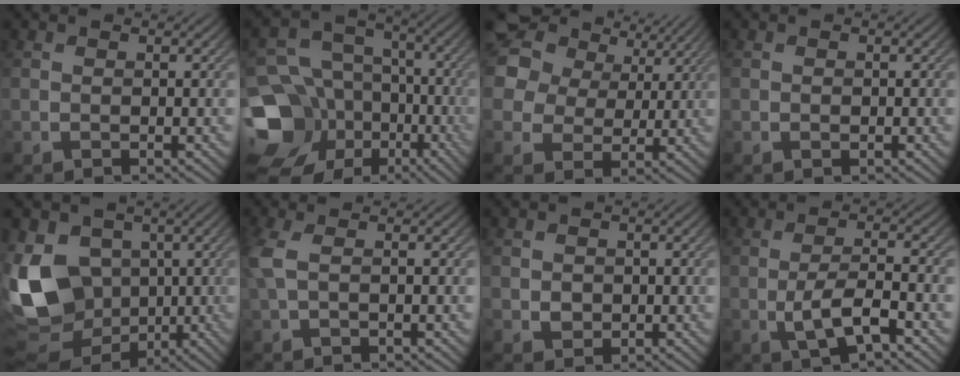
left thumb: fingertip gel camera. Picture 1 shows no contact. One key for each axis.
{"total": 17.8, "fx": -5.8, "fy": 14.7, "fz": 8.1, "tx": -0.217, "ty": -0.018, "tz": -0.081}
{"total": 15.7, "fx": 8.3, "fy": 11.3, "fz": 7.1, "tx": -0.231, "ty": 0.045, "tz": 0.176}
{"total": 0.5, "fx": -0.2, "fy": 0.3, "fz": 0.3, "tx": -0.003, "ty": -0.003, "tz": -0.003}
{"total": 17.0, "fx": -0.9, "fy": 13.4, "fz": 10.4, "tx": -0.254, "ty": -0.016, "tz": -0.003}
{"total": 3.0, "fx": 0.3, "fy": 0.8, "fz": 2.8, "tx": -0.071, "ty": 0.009, "tz": -0.002}
{"total": 1.5, "fx": -0.1, "fy": 1.4, "fz": 0.6, "tx": -0.013, "ty": -0.006, "tz": -0.003}
{"total": 5.4, "fx": -1.9, "fy": 1.5, "fz": 4.8, "tx": -0.099, "ty": 0.001, "tz": -0.035}